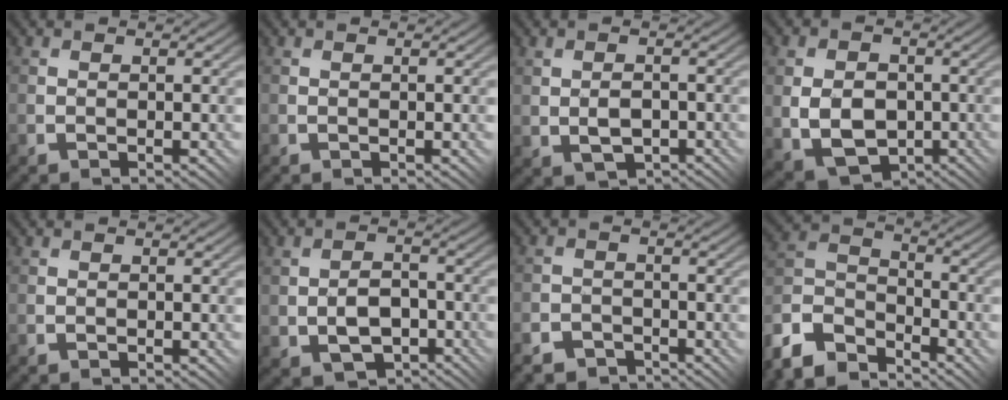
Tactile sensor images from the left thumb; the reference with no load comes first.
{"total": 0.0}
{"total": 3.4, "force": [-0.6, 2.1, 2.6], "torque": [-0.053, -0.003, -0.009]}
{"total": 8.3, "force": [-1.5, 6.1, 5.3], "torque": [-0.114, -0.014, -0.033]}
{"total": 0.0}
{"total": 6.0, "force": [-1.6, 4.0, 4.2], "torque": [-0.094, -0.008, -0.026]}
{"total": 3.8, "force": [-3.2, 2.1, 0.3], "torque": [0.003, 0.004, -0.057]}
{"total": 10.6, "force": [-8.6, 4.8, 4.0], "torque": [-0.100, 0.000, -0.178]}